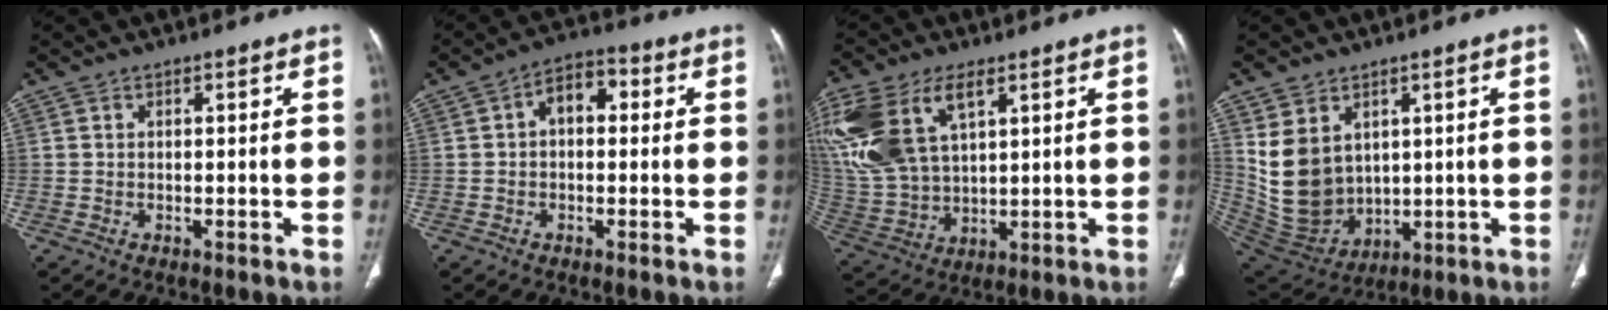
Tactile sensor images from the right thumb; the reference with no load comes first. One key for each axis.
{"total": 6.2, "fx": 0.8, "fy": 4.0, "fz": 4.8, "tx": -0.055, "ty": 0.021, "tz": 0.002}
{"total": 21.0, "fx": 8.9, "fy": 11.6, "fz": 15.1, "tx": -0.356, "ty": -0.007, "tz": 0.178}
{"total": 12.8, "fx": 3.7, "fy": 9.7, "fz": 7.5, "tx": -0.129, "ty": -0.018, "tz": 0.109}